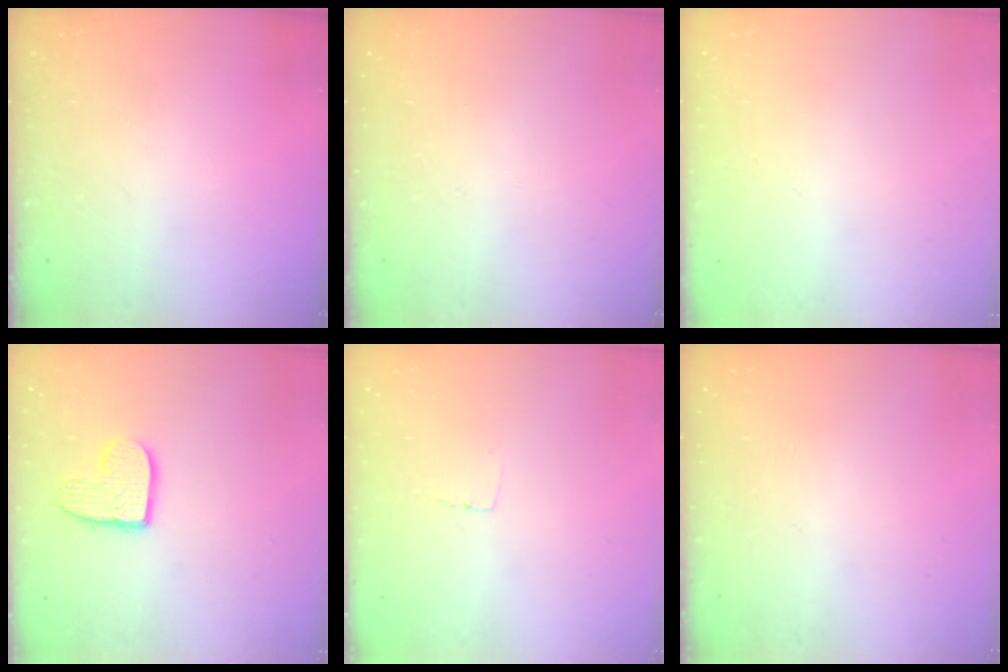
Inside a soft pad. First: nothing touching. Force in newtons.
{"total": 0.0}
{"total": 0.0}
{"total": 9.8, "press": 9.8, "slide": 0.5}
{"total": 2.3, "press": 2.3, "slide": 0.1}
{"total": 0.0}